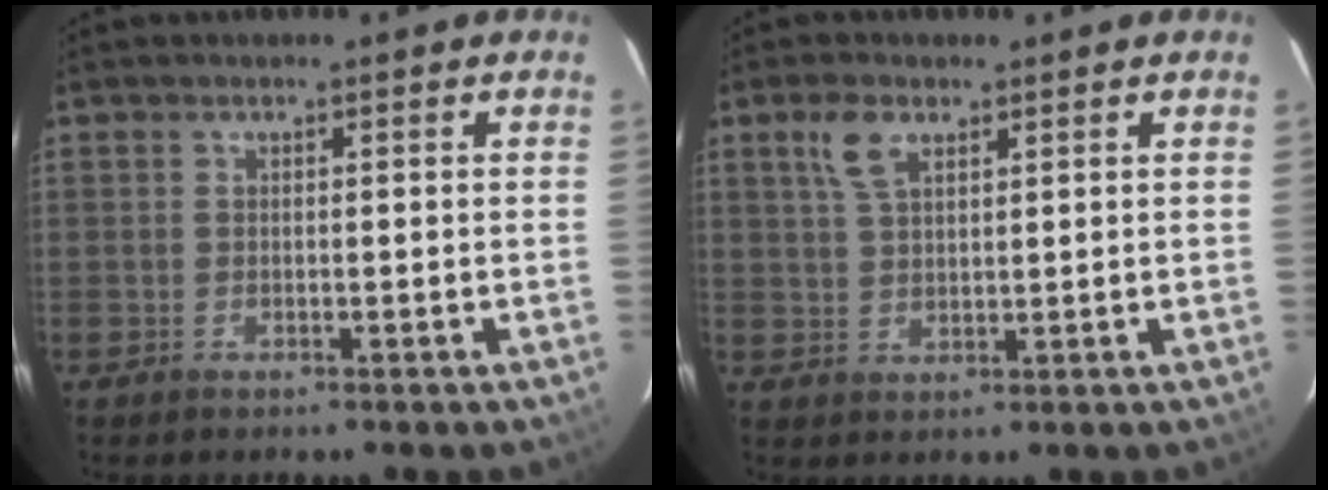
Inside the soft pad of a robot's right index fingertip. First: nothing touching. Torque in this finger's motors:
{"motor_torque": [0.08, 0.00, 0.09, 0.06]}